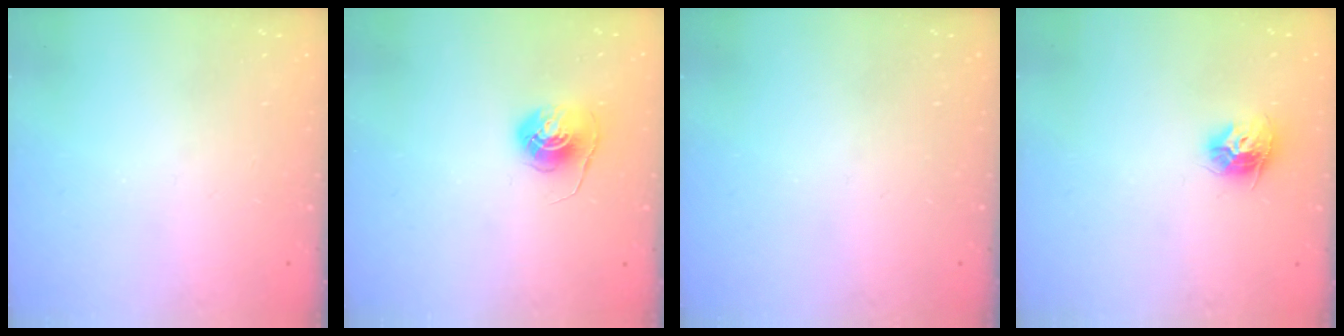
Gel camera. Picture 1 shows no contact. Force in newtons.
{"total": 6.0, "press": 6.0, "slide": 0.4}
{"total": 0.0}
{"total": 9.9, "press": 9.9, "slide": 0.5}